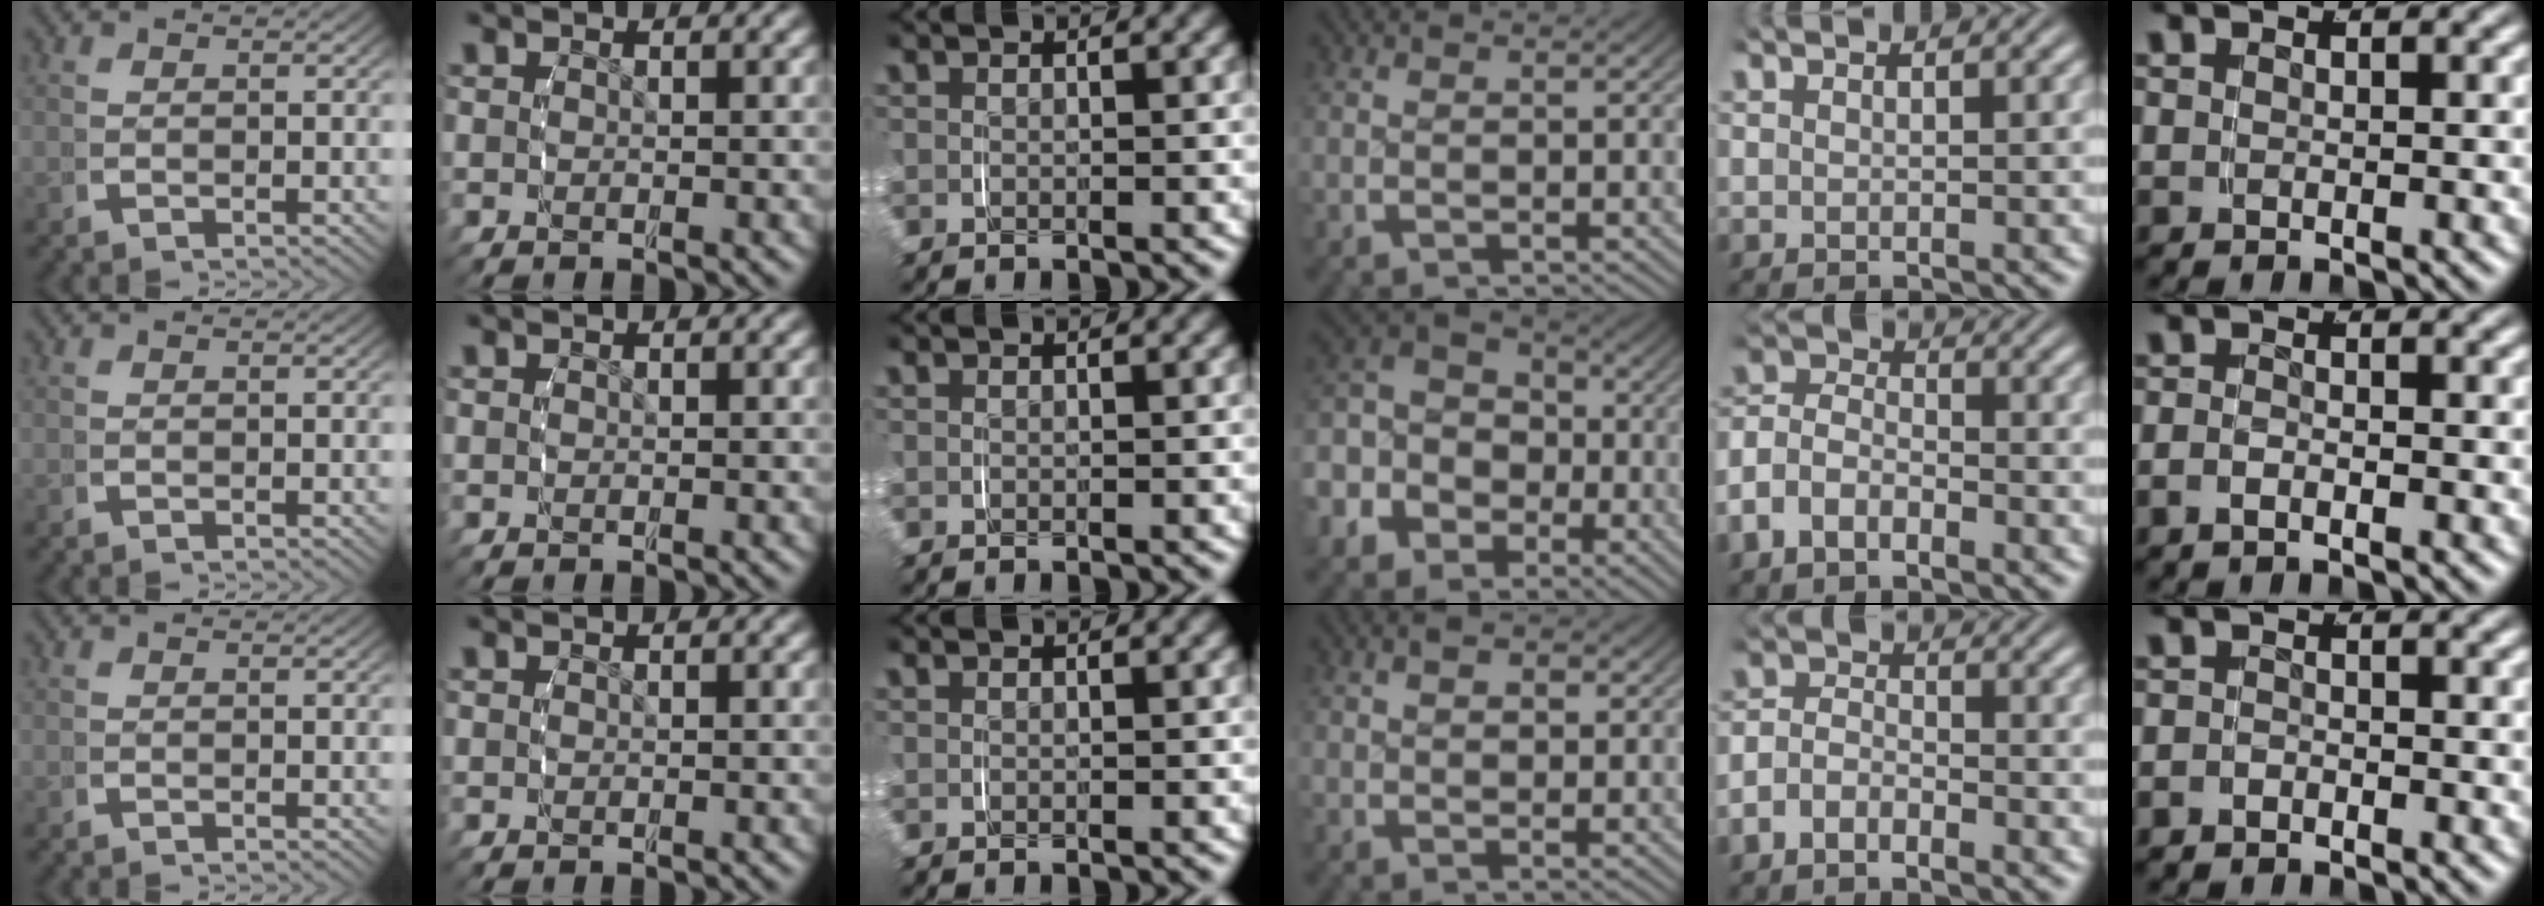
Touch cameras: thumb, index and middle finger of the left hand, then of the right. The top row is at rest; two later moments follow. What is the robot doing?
{"motion": "grasp_and_lifting", "object": "scarf"}